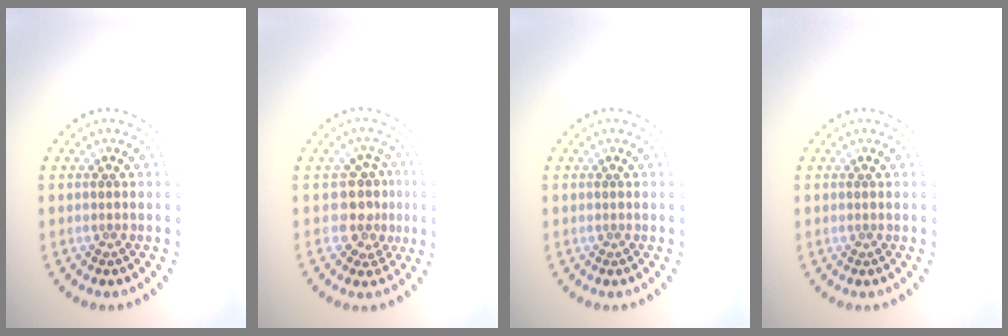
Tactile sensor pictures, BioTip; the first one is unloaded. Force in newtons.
{"total": 3.1, "press": 2.5, "slide": 1.8}
{"total": 0.0}
{"total": 0.0}